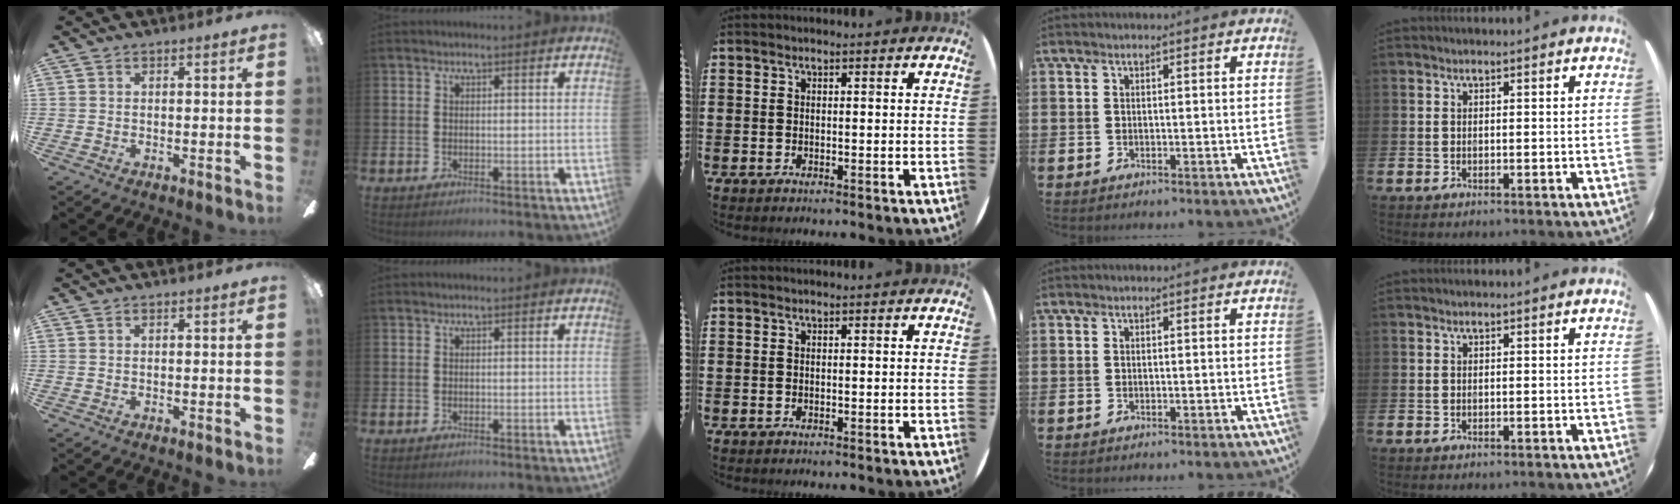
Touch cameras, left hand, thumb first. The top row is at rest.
{}